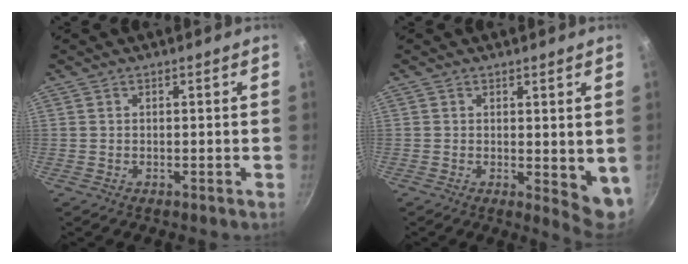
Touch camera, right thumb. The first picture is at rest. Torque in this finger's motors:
{"motor_torque": [-0.16, 0.81, -0.23, -0.05, 0.19]}